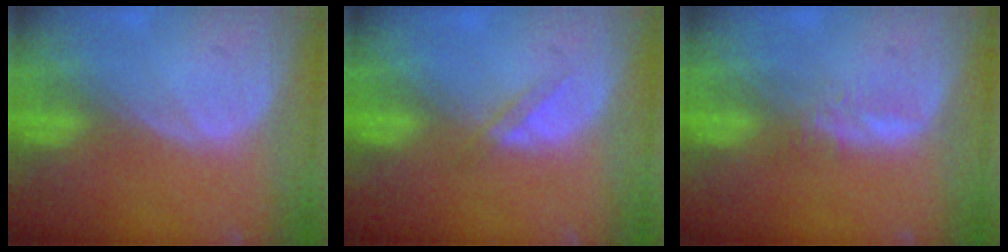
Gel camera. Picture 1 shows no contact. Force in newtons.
{"total": 1.9, "press": 1.7, "slide": 1.0}
{"total": 2.2, "press": 2.1, "slide": 0.2}